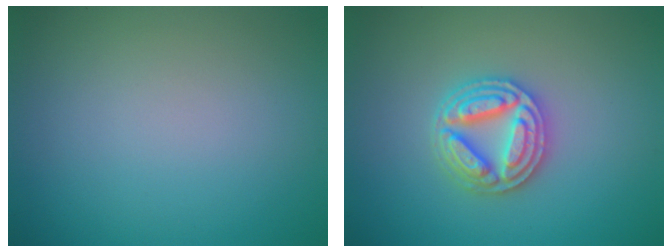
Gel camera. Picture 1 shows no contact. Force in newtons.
{"total": 4.7, "press": 4.6, "slide": 0.8}